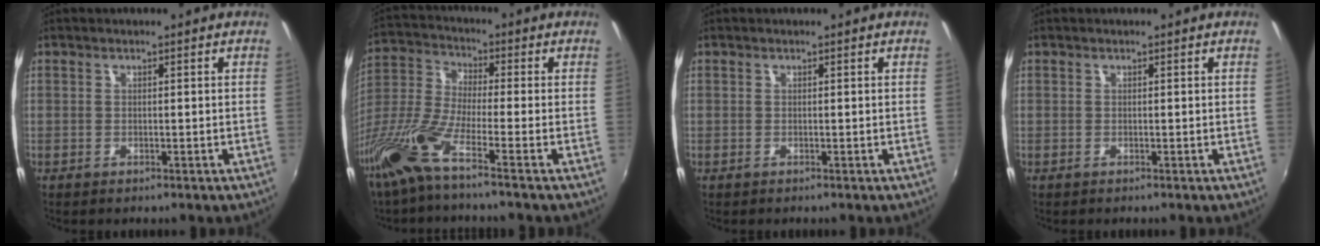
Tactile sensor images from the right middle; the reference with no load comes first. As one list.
[{"total": 10.6, "force": [-6.4, 0.5, 8.4], "torque": [-0.178, -0.017, -0.134]}, {"total": 0.0}, {"total": 0.0}]